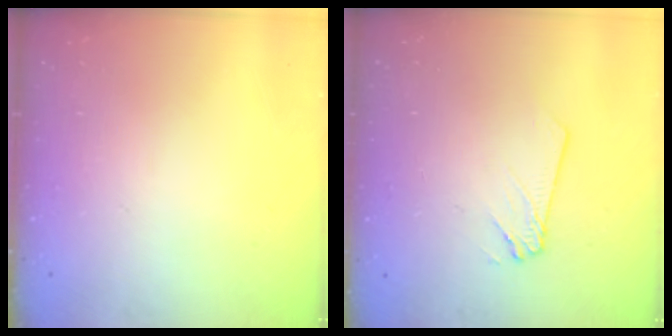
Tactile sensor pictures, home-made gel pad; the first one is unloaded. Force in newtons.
{"total": 2.4, "press": 2.4, "slide": 0.2}